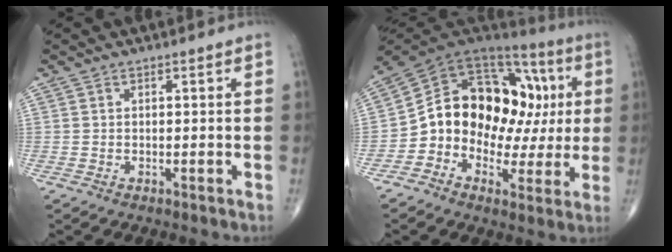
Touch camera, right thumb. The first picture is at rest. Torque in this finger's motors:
{"motor_torque": [2.39, 2.62, 0.93, -0.85, 0.45]}